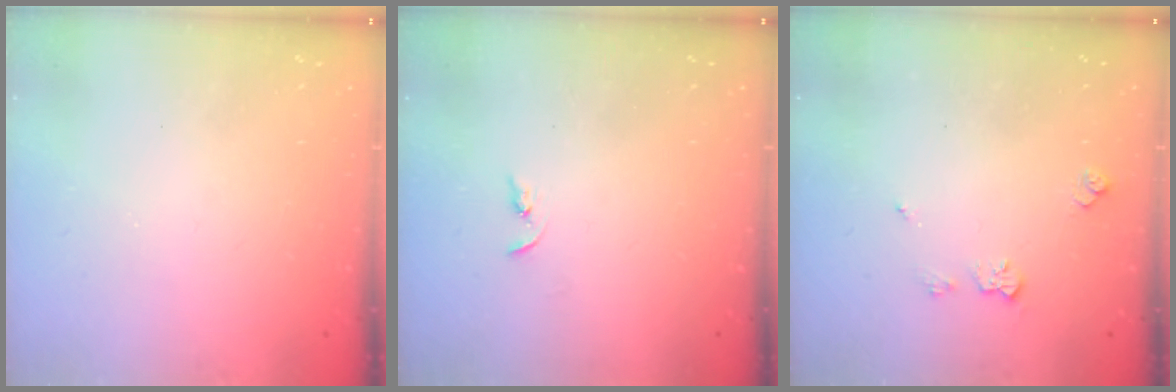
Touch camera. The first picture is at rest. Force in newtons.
{"total": 2.2, "press": 2.2, "slide": 0.2}
{"total": 5.9, "press": 5.9, "slide": 0.8}